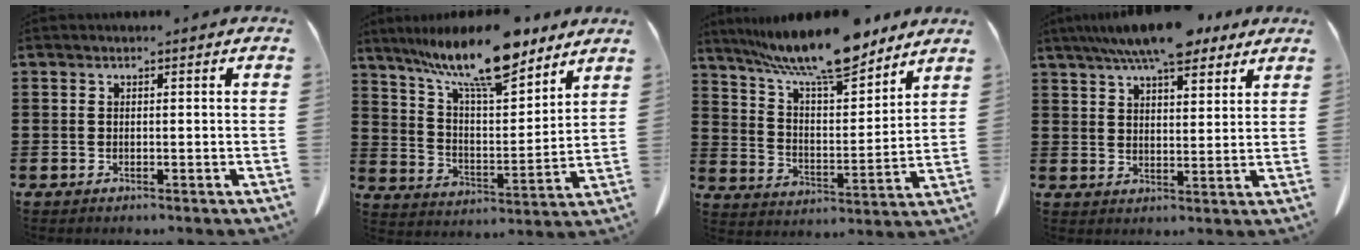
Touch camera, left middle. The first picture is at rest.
{"total": 14.6, "force": [11.1, 3.6, 8.8], "torque": [-0.174, -0.052, 0.192]}
{"total": 12.1, "force": [10.2, 2.0, 6.3], "torque": [-0.145, -0.046, 0.180]}
{"total": 8.5, "force": [7.0, 2.1, 4.4], "torque": [-0.095, -0.009, 0.128]}